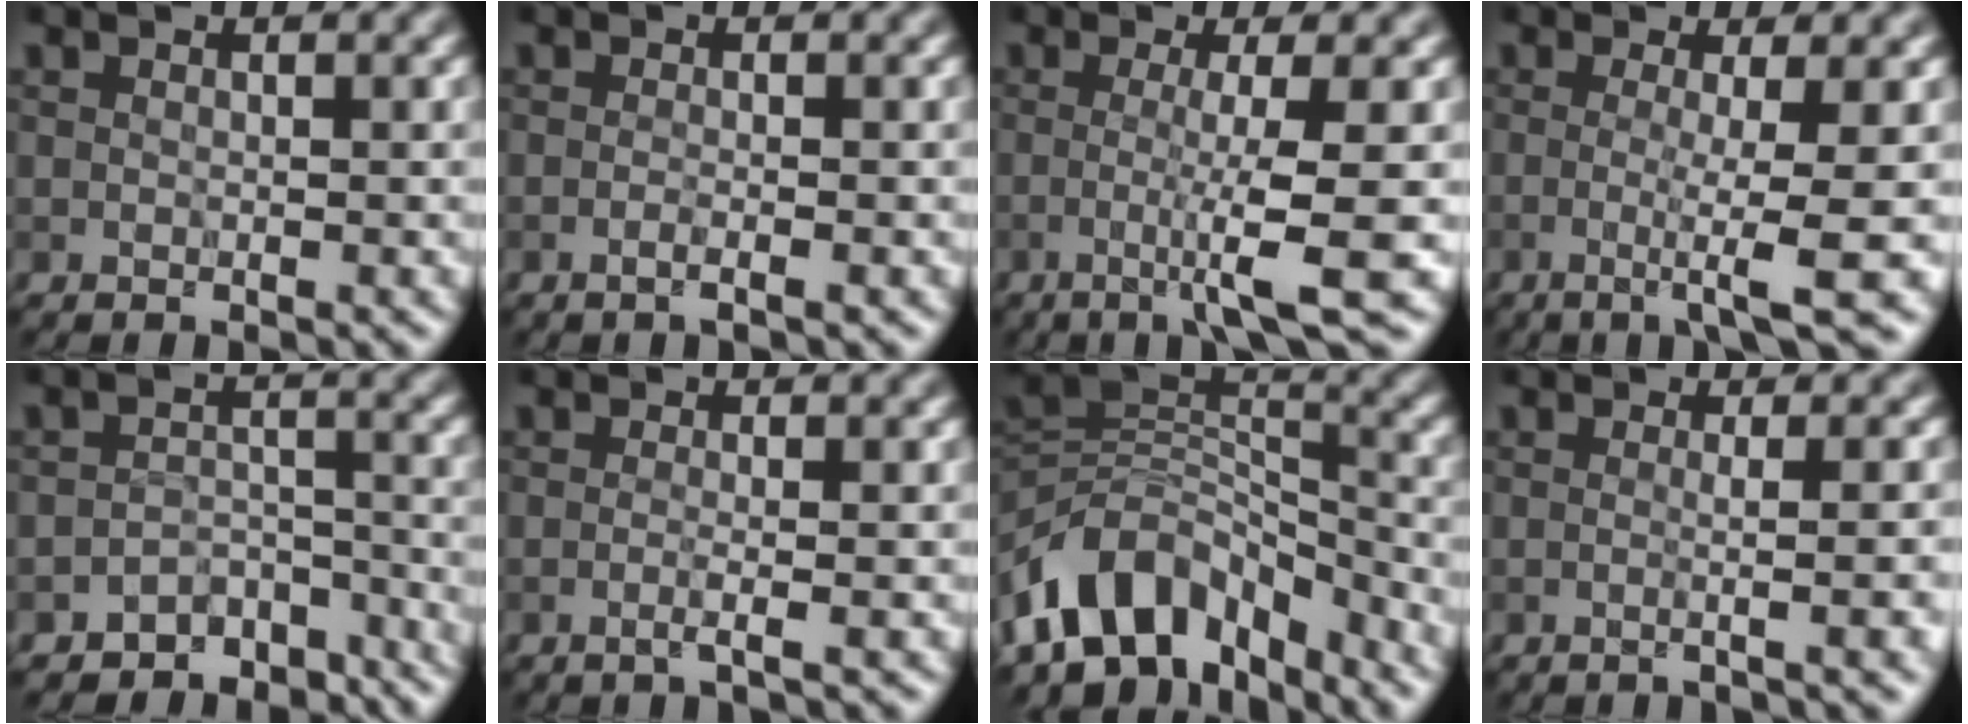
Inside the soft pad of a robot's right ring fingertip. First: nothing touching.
{"total": 1.2, "force": [-0.4, 0.3, 1.0], "torque": [-0.010, 0.002, -0.015]}
{"total": 5.3, "force": [-1.4, 0.4, 5.1], "torque": [-0.083, -0.002, -0.033]}
{"total": 5.4, "force": [-1.0, 0.8, 5.2], "torque": [-0.083, -0.007, -0.023]}
{"total": 4.6, "force": [-3.9, 2.2, 0.7], "torque": [0.007, -0.005, -0.058]}
{"total": 1.5, "force": [-0.3, 0.5, 1.4], "torque": [-0.016, -0.002, -0.019]}
{"total": 9.7, "force": [-5.5, 5.8, 5.5], "torque": [-0.086, 0.020, -0.108]}
{"total": 5.2, "force": [-0.2, 2.2, 4.7], "torque": [-0.032, 0.015, -0.025]}